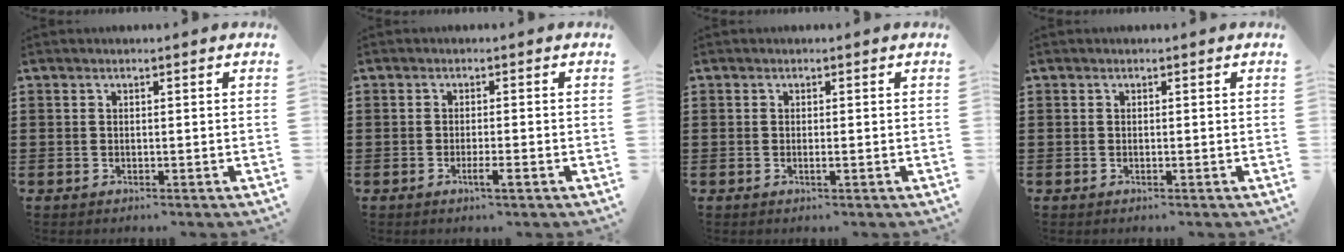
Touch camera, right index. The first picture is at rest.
{"total": 2.3, "force": [-1.3, 0.1, 2.0], "torque": [-0.039, -0.005, -0.025]}
{"total": 0.6, "force": [-0.2, 0.0, 0.5], "torque": [-0.010, -0.003, -0.004]}
{"total": 0.0}